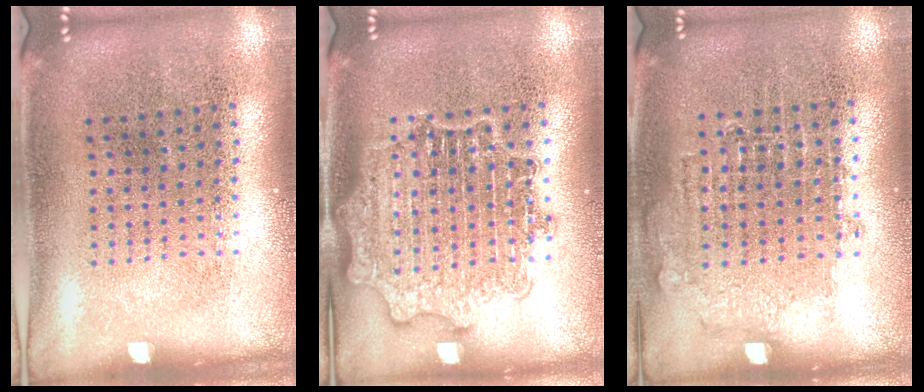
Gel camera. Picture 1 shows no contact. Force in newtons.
{"total": 2.7, "press": 2.7, "slide": 0.4}
{"total": 0.8, "press": 0.7, "slide": 0.3}